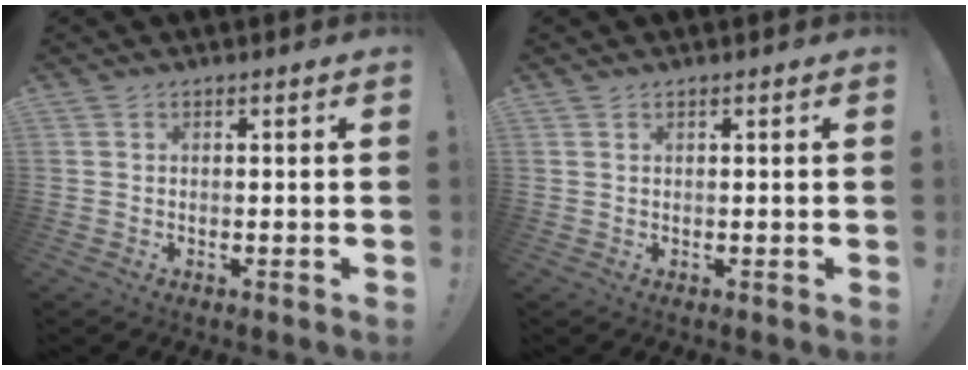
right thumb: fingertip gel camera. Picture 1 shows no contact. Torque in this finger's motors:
{"motor_torque": [0.04, 0.09, -0.37, 0.20, 0.04]}